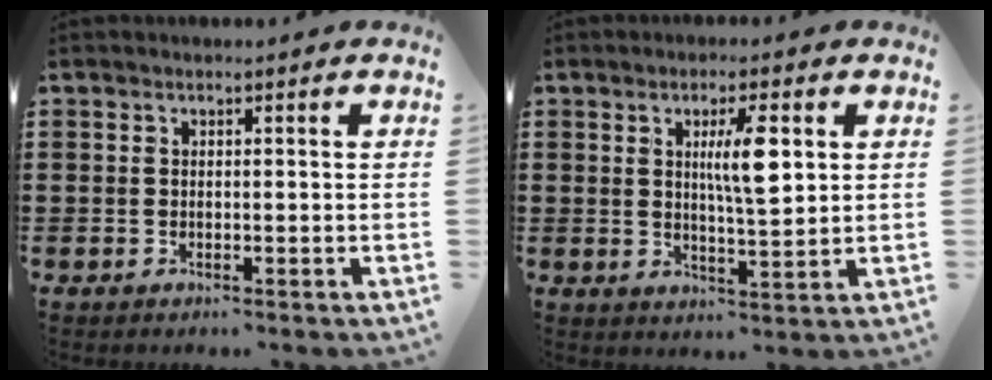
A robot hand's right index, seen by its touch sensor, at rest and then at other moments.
{"total": 6.7, "force": [2.0, 1.4, 6.2], "torque": [-0.109, 0.000, 0.026]}